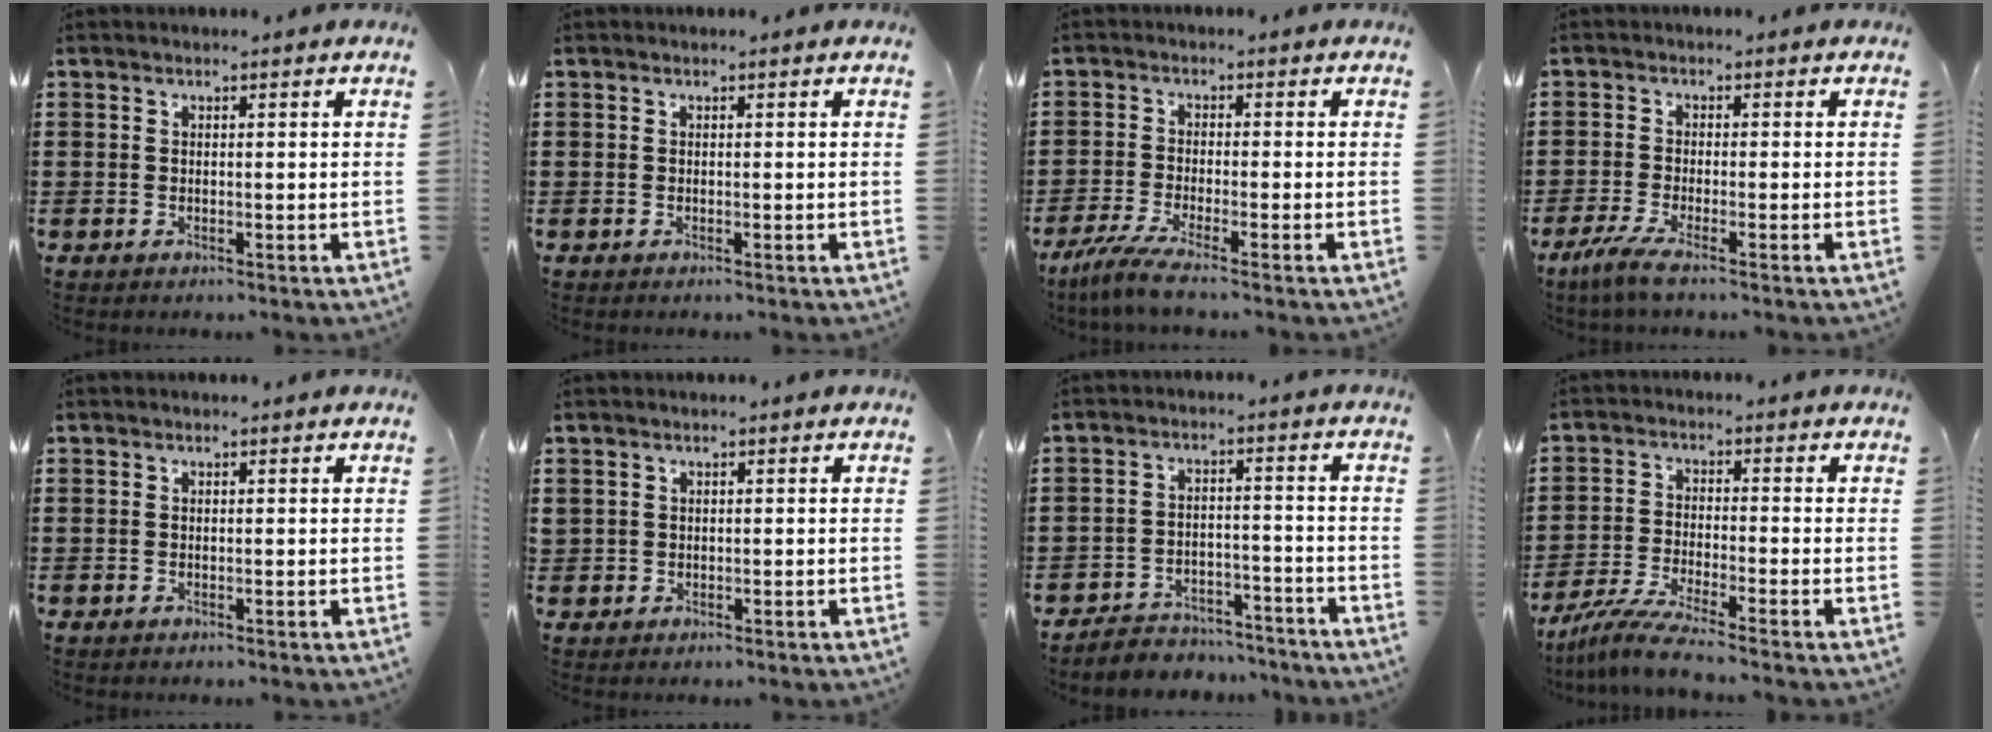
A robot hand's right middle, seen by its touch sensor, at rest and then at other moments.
{"total": 0.0}
{"total": 3.9, "force": [-2.9, -0.2, 2.6], "torque": [-0.068, -0.019, -0.061]}
{"total": 3.2, "force": [-2.1, -0.1, 2.4], "torque": [-0.065, -0.012, -0.045]}
{"total": 0.0}
{"total": 0.7, "force": [0.2, 0.7, 0.1], "torque": [-0.003, 0.005, 0.004]}
{"total": 4.3, "force": [-4.2, 0.8, 0.0], "torque": [-0.005, 0.007, -0.091]}
{"total": 5.5, "force": [-4.8, -0.4, 2.7], "torque": [-0.072, -0.024, -0.097]}